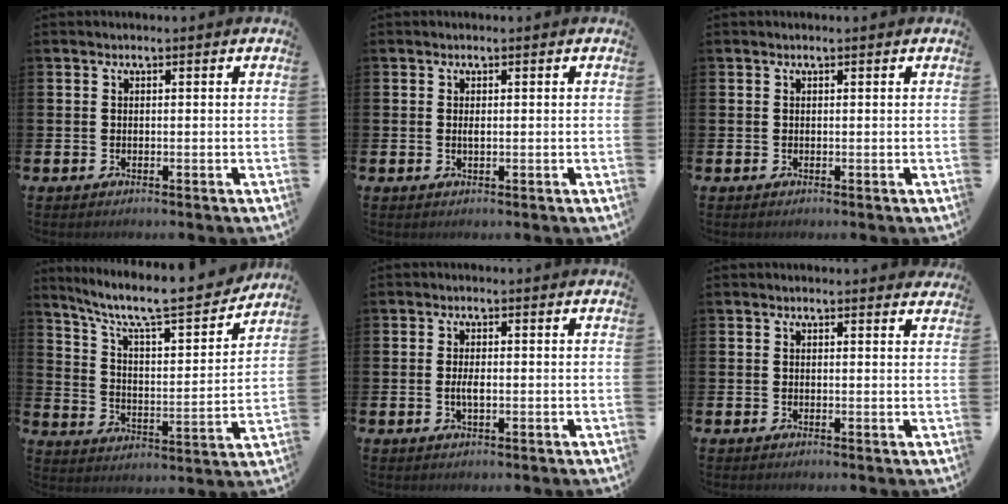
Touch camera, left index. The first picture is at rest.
{"total": 0.6, "force": [0.1, 0.2, 0.6], "torque": [-0.016, 0.002, 0.002]}
{"total": 0.0}
{"total": 9.5, "force": [8.2, 1.6, 4.5], "torque": [-0.109, -0.063, 0.133]}
{"total": 2.1, "force": [-0.2, 0.8, 1.9], "torque": [-0.032, 0.000, -0.006]}
{"total": 0.8, "force": [0.8, 0.1, 0.1], "torque": [0.006, -0.001, 0.013]}